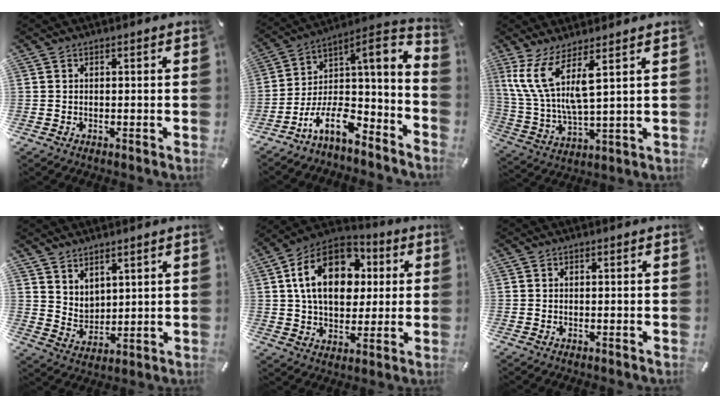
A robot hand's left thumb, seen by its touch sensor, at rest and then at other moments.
{"total": 9.9, "force": [-4.4, 3.8, 8.1], "torque": [-0.127, -0.003, -0.084]}
{"total": 10.2, "force": [6.2, 2.0, 7.9], "torque": [-0.193, -0.037, 0.108]}
{"total": 5.2, "force": [4.5, 2.6, -0.5], "torque": [-0.002, -0.038, 0.086]}
{"total": 19.1, "force": [4.7, 13.3, 12.9], "torque": [-0.236, -0.003, 0.080]}
{"total": 0.0}